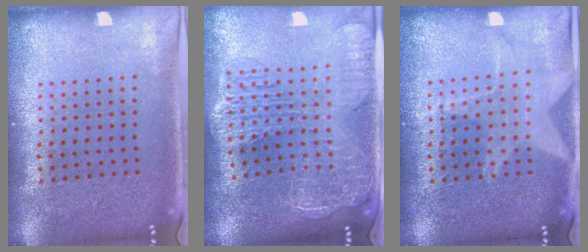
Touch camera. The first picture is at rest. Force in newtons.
{"total": 2.9, "press": 2.4, "slide": 1.7}
{"total": 1.3, "press": 1.3, "slide": 0.1}